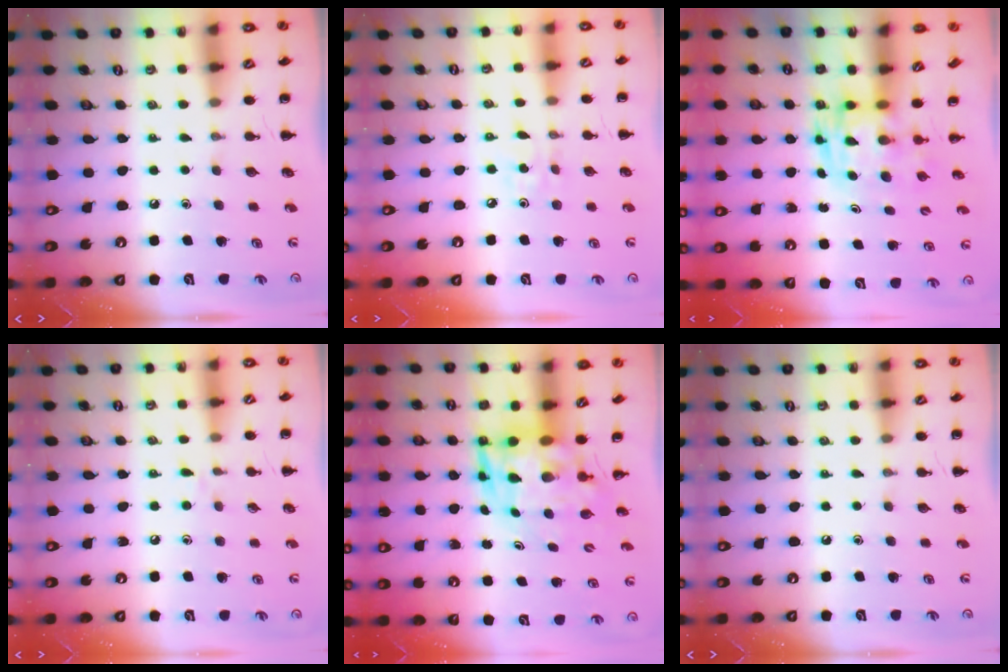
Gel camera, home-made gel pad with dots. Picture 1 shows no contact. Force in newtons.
{"total": 2.4, "press": 2.2, "slide": 0.8}
{"total": 2.8, "press": 2.7, "slide": 0.6}
{"total": 5.0, "press": 4.7, "slide": 1.7}
{"total": 5.9, "press": 5.7, "slide": 1.6}
{"total": 0.0}